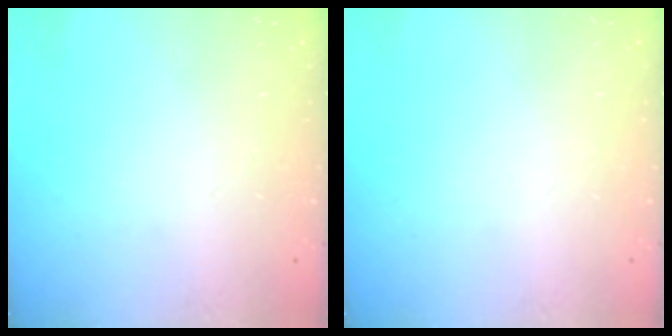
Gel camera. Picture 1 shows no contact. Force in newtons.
{"total": 0.0}